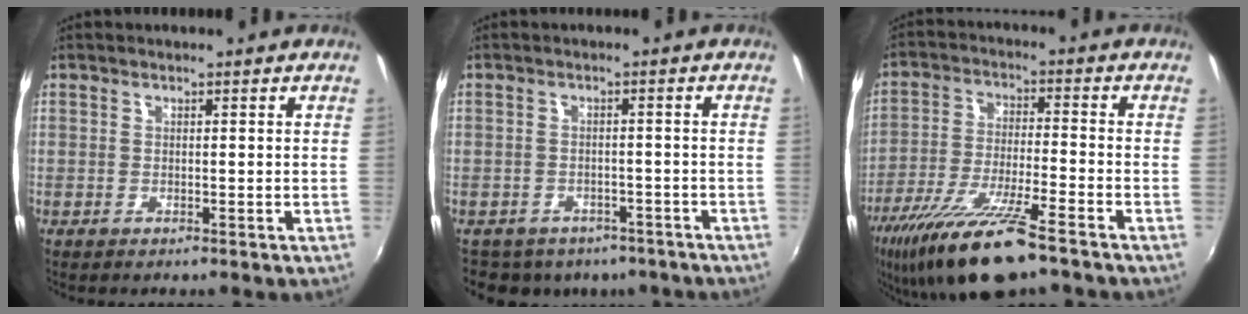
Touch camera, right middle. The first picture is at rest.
{"total": 10.0, "force": [-7.5, 5.9, 2.9], "torque": [-0.072, 0.002, -0.092]}
{"total": 15.8, "force": [-11.8, 1.6, 10.4], "torque": [-0.212, -0.037, -0.212]}